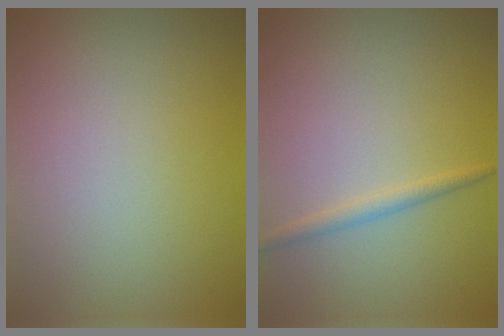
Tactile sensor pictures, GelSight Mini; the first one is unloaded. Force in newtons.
{"total": 1.3, "press": 1.3, "slide": 0.1}